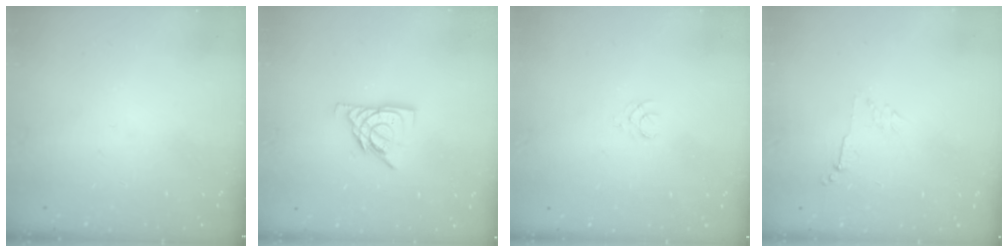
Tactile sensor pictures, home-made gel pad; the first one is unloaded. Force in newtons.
{"total": 9.0, "press": 9.0, "slide": 0.6}
{"total": 1.5, "press": 1.5, "slide": 0.2}
{"total": 4.0, "press": 4.0, "slide": 0.6}